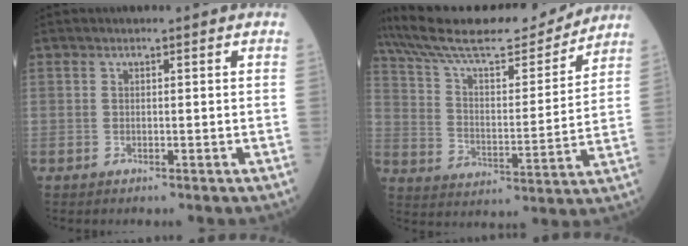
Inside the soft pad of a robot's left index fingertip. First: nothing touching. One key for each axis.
{"total": 20.5, "fx": 18.9, "fy": 2.8, "fz": 7.5, "tx": -0.133, "ty": 0.000, "tz": 0.300}